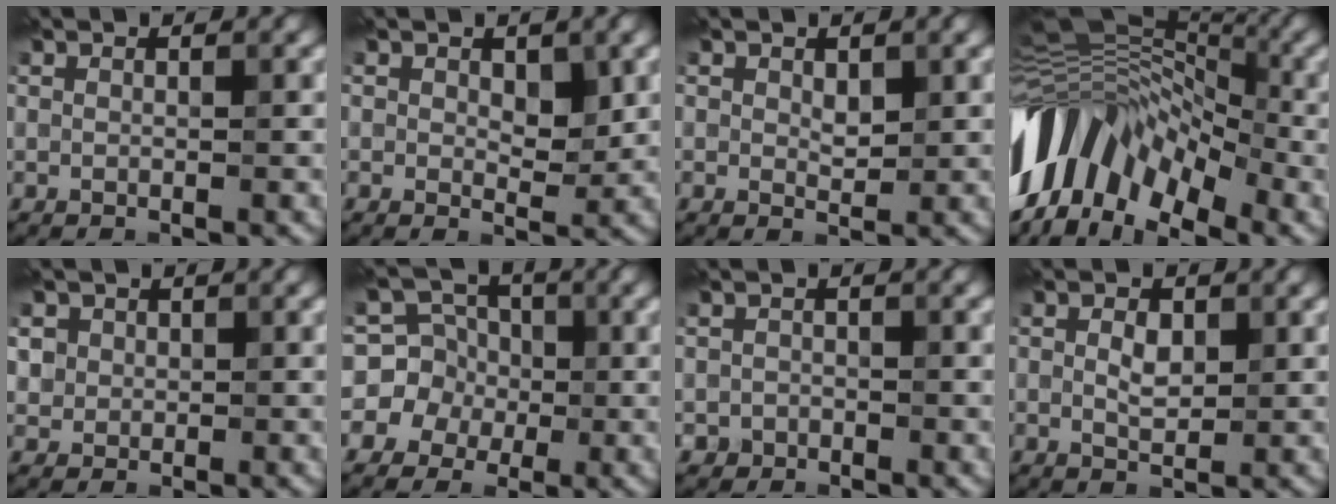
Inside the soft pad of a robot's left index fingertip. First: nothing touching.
{"total": 2.3, "force": [0.5, 1.4, 1.7], "torque": [-0.023, -0.006, 0.010]}
{"total": 1.5, "force": [0.4, 1.0, 1.0], "torque": [-0.015, -0.004, 0.009]}
{"total": 12.0, "force": [-3.2, 7.5, 8.8], "torque": [-0.149, 0.018, -0.070]}
{"total": 3.5, "force": [1.3, 3.1, 1.2], "torque": [-0.015, 0.011, 0.018]}
{"total": 5.4, "force": [-1.0, 5.3, 1.0], "torque": [-0.004, 0.020, -0.039]}
{"total": 1.2, "force": [-0.7, 1.0, 0.0], "torque": [0.012, 0.002, -0.014]}
{"total": 2.0, "force": [0.3, 1.3, 1.6], "torque": [-0.030, 0.000, 0.003]}